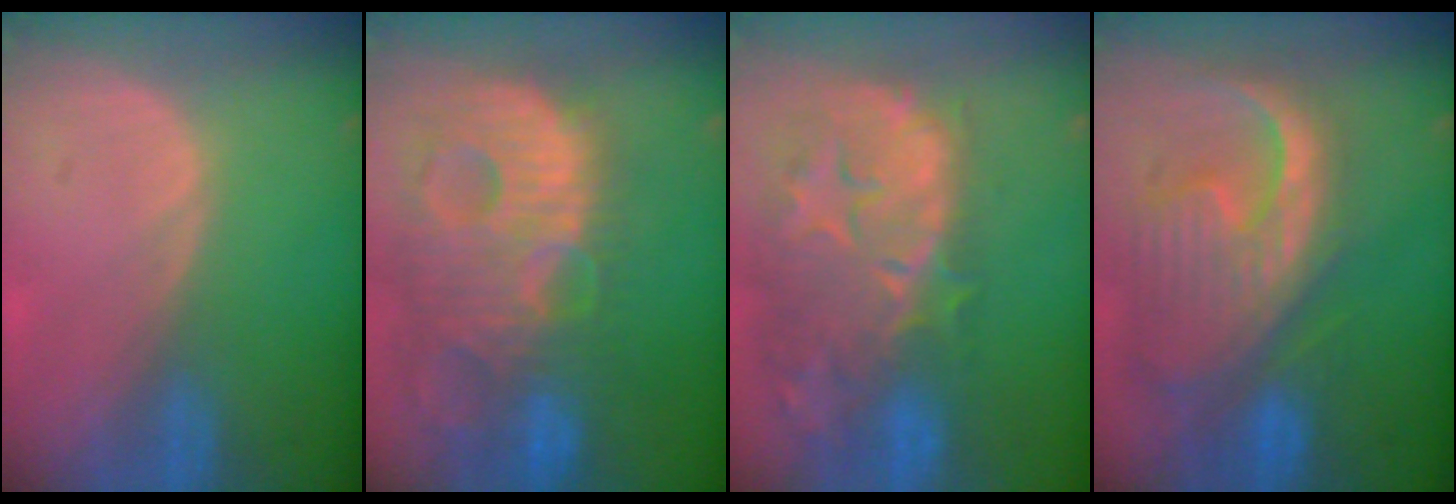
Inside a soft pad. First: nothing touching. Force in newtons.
{"total": 14.1, "press": 12.2, "slide": 7.1}
{"total": 14.4, "press": 11.8, "slide": 8.2}
{"total": 13.0, "press": 11.1, "slide": 6.7}